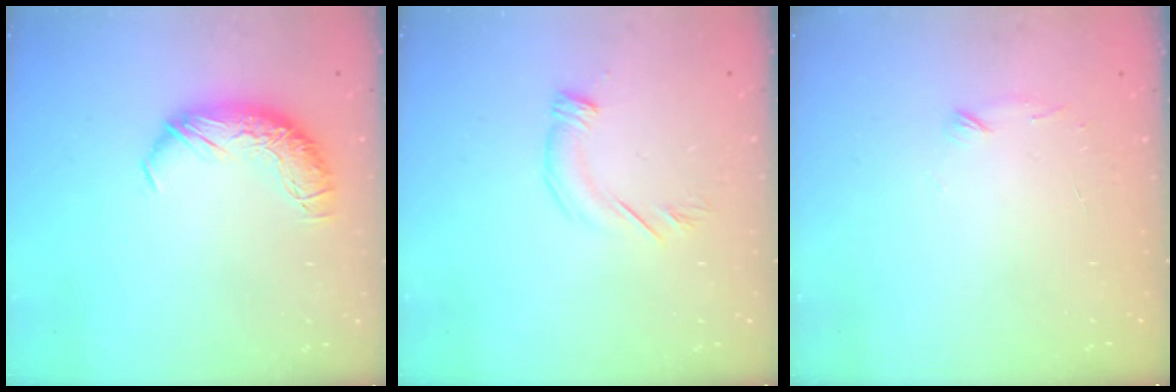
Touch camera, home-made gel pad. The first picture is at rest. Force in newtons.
{"total": 4.7, "press": 4.7, "slide": 0.8}
{"total": 7.9, "press": 7.9, "slide": 0.7}